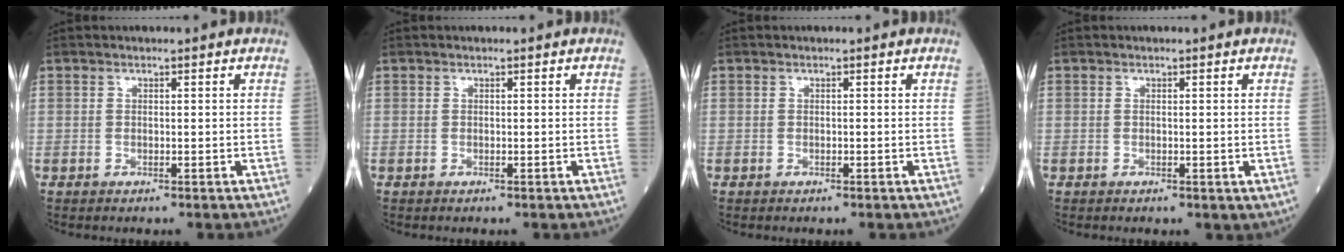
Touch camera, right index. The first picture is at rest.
{"total": 0.0}
{"total": 0.0}
{"total": 0.5, "force": [0.1, 0.3, 0.4], "torque": [-0.006, -0.001, 0.003]}